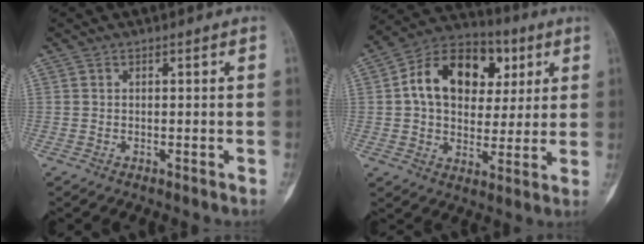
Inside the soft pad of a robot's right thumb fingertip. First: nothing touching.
{"total": 18.0, "force": [4.6, 12.7, 11.9], "torque": [-0.162, 0.011, 0.071]}